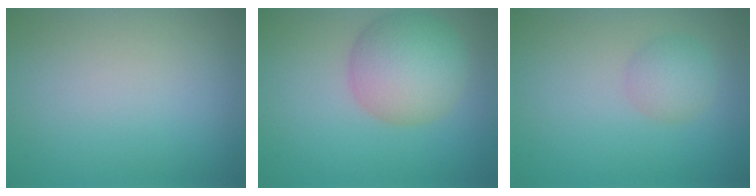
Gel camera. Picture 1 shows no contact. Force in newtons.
{"total": 6.5, "press": 6.5, "slide": 0.2}
{"total": 2.3, "press": 2.3, "slide": 0.0}